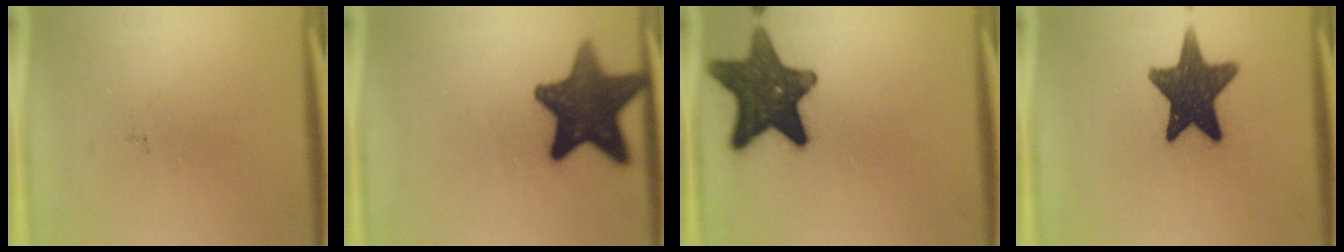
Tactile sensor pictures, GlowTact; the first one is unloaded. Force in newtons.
{"total": 14.8}
{"total": 14.5}
{"total": 14.8}